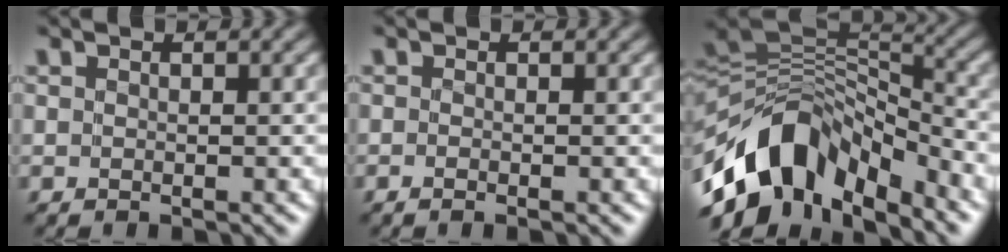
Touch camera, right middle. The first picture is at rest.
{"total": 0.8, "force": [-0.3, 0.3, 0.6], "torque": [-0.010, -0.002, -0.005]}
{"total": 11.1, "force": [-6.4, 6.6, 6.3], "torque": [-0.109, 0.012, -0.118]}